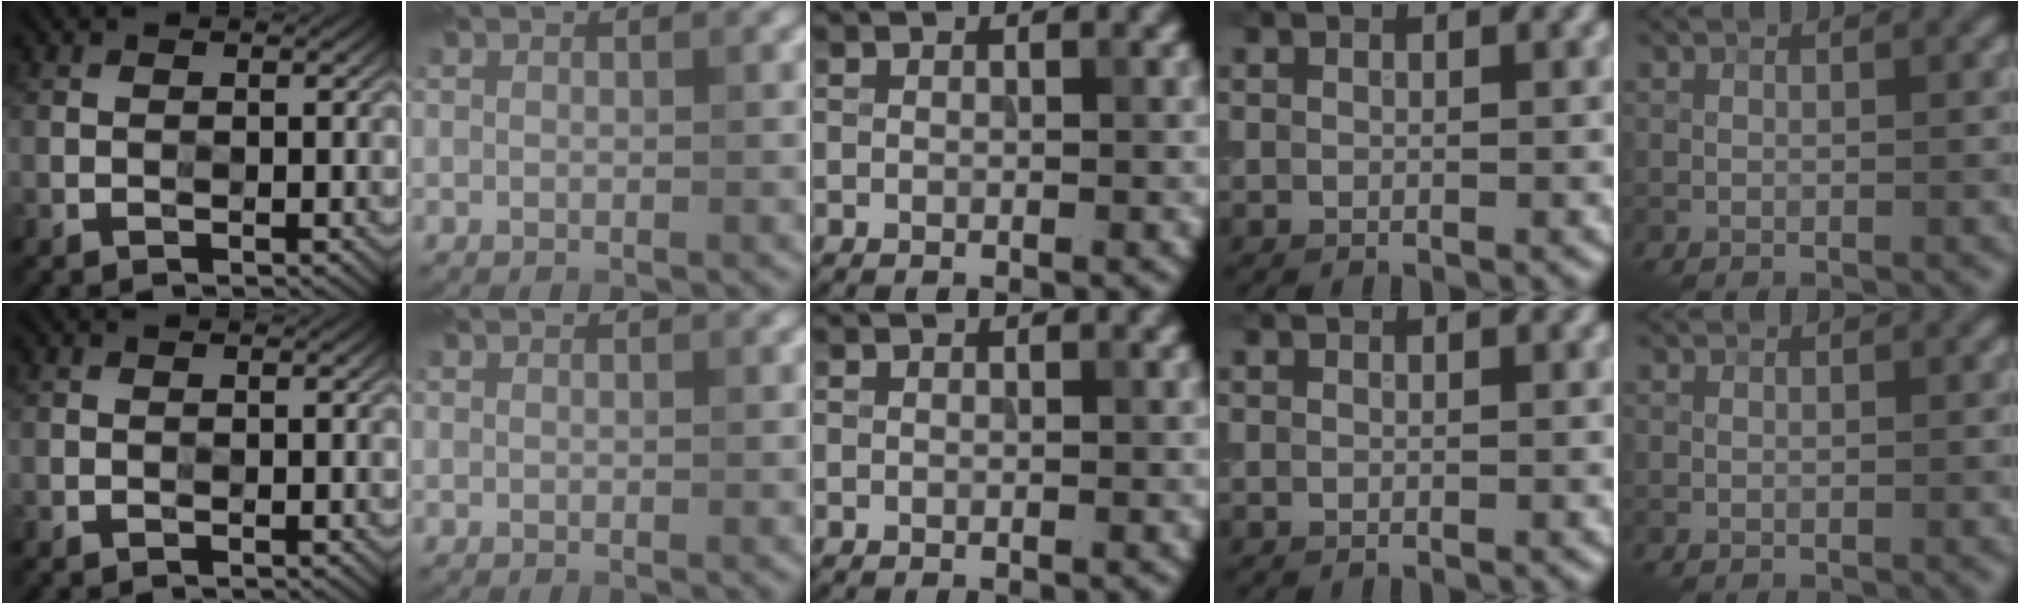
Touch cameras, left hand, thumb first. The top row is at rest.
{}